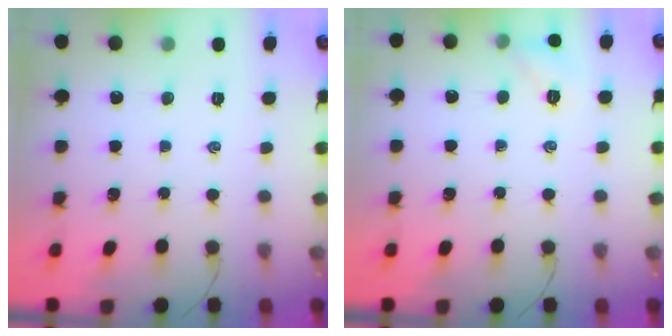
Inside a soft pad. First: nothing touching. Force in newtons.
{"total": 6.2, "press": 5.9, "slide": 1.8}